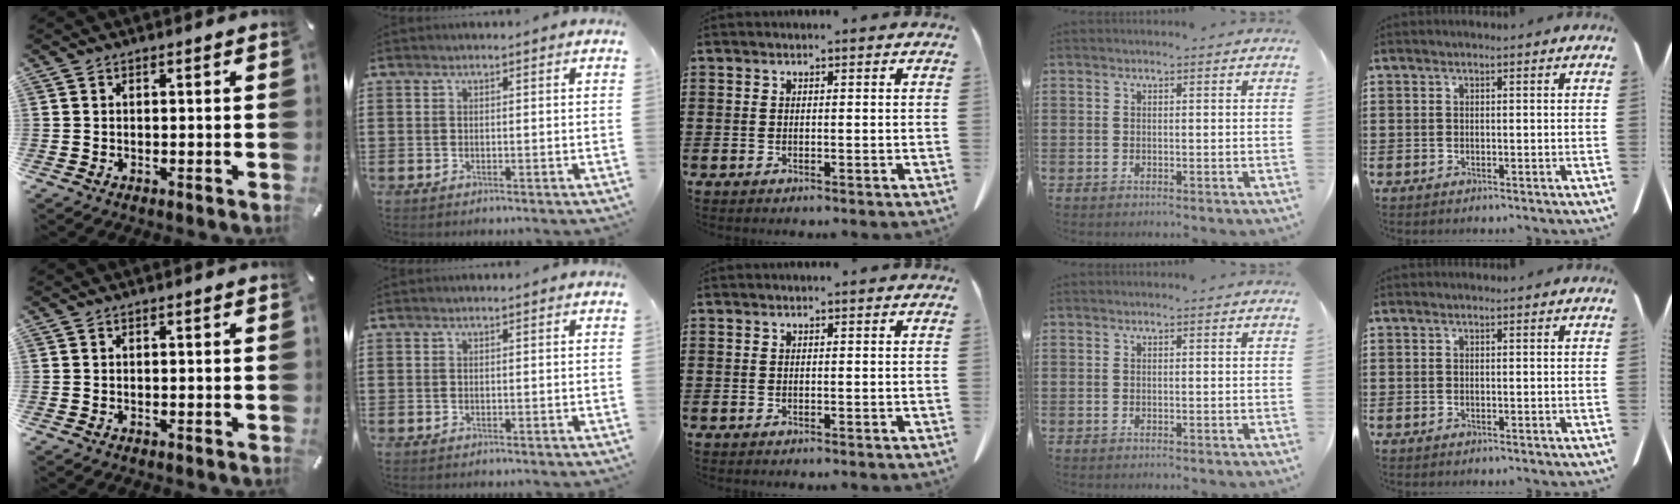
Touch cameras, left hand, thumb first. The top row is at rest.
{}